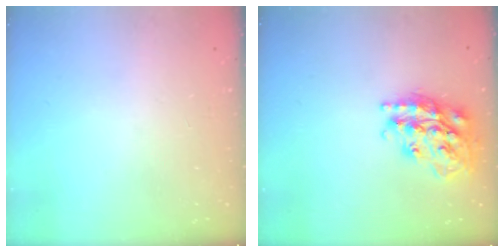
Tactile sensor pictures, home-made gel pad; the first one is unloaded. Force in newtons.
{"total": 21.4, "press": 21.4, "slide": 1.6}